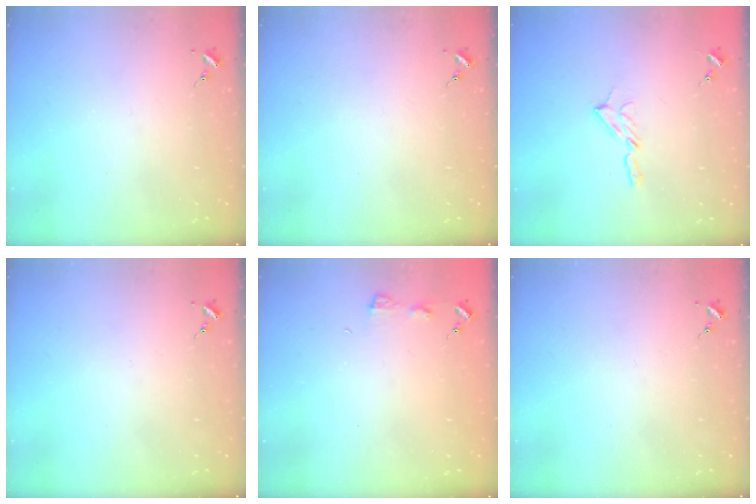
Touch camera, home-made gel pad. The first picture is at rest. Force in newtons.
{"total": 0.0}
{"total": 4.7, "press": 4.7, "slide": 0.6}
{"total": 0.0}
{"total": 3.6, "press": 3.6, "slide": 0.4}
{"total": 0.0}